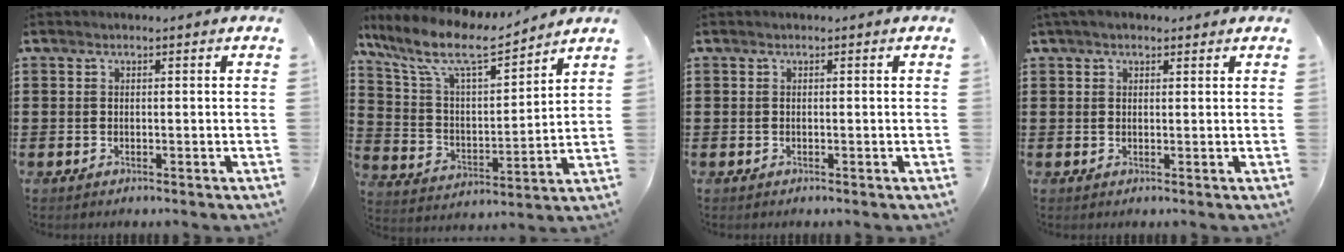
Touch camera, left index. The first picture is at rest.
{"total": 10.0, "force": [7.8, 2.2, 5.7], "torque": [-0.143, -0.041, 0.134]}
{"total": 0.0}
{"total": 1.9, "force": [1.4, 0.9, 1.0], "torque": [-0.021, 0.008, 0.025]}